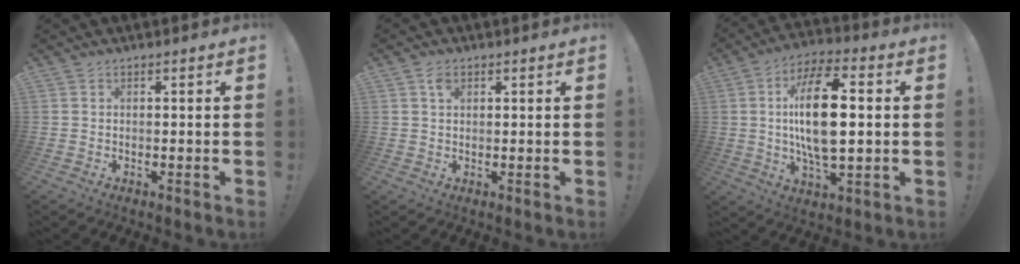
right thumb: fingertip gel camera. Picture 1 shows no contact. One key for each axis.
{"total": 3.1, "fx": 1.6, "fy": 1.8, "fz": 1.8, "tx": -0.025, "ty": -0.004, "tz": 0.026}
{"total": 18.9, "fx": 1.7, "fy": 8.7, "fz": 16.7, "tx": -0.308, "ty": 0.005, "tz": 0.019}